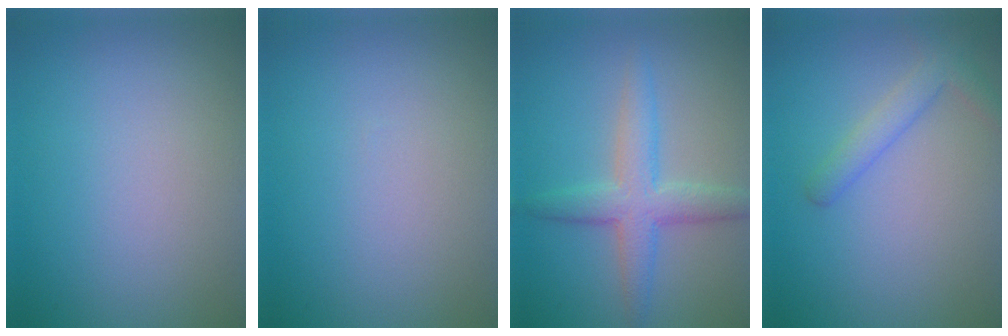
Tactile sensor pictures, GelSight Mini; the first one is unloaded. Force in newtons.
{"total": 0.0}
{"total": 4.1, "press": 4.1, "slide": 0.0}
{"total": 2.3, "press": 2.3, "slide": 0.1}